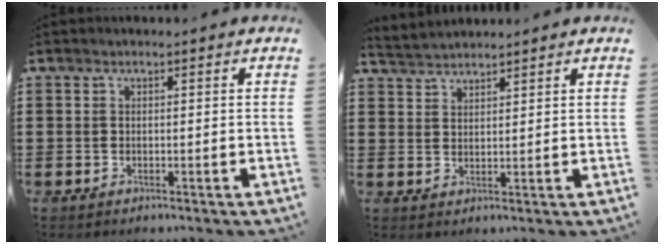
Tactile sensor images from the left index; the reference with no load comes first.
{"total": 2.8, "force": [2.8, 0.2, -0.1], "torque": [-0.008, -0.002, 0.054]}